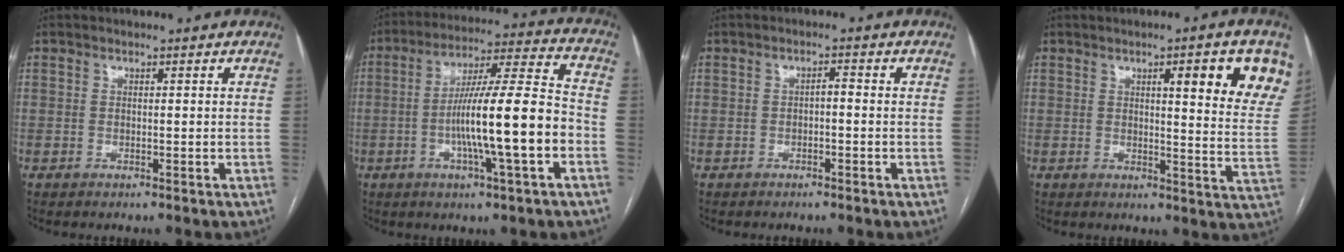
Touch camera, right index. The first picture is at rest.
{"total": 15.9, "force": [-3.8, 0.4, 15.4], "torque": [-0.259, 0.007, -0.066]}
{"total": 1.3, "force": [-0.4, 0.4, 1.2], "torque": [-0.016, 0.005, -0.008]}
{"total": 12.6, "force": [5.8, 1.4, 11.1], "torque": [-0.127, -0.016, 0.061]}